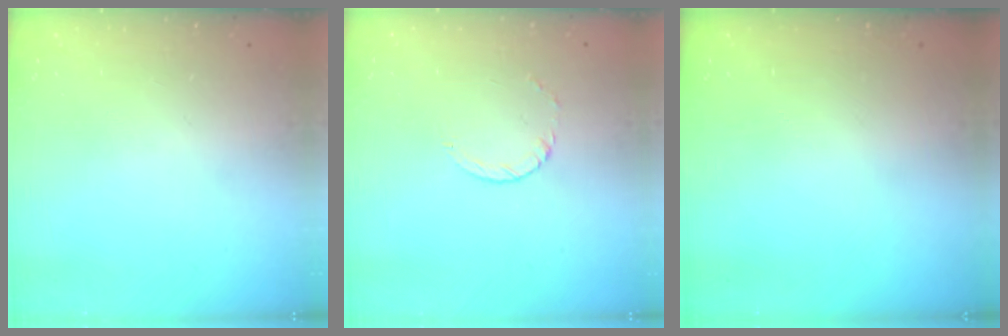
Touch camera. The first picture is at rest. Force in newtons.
{"total": 2.4, "press": 2.4, "slide": 0.3}
{"total": 0.0}